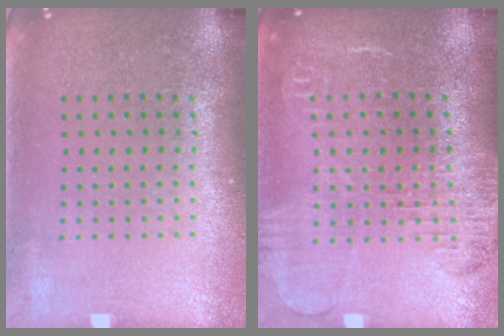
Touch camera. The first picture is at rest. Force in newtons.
{"total": 1.8, "press": 1.7, "slide": 0.5}